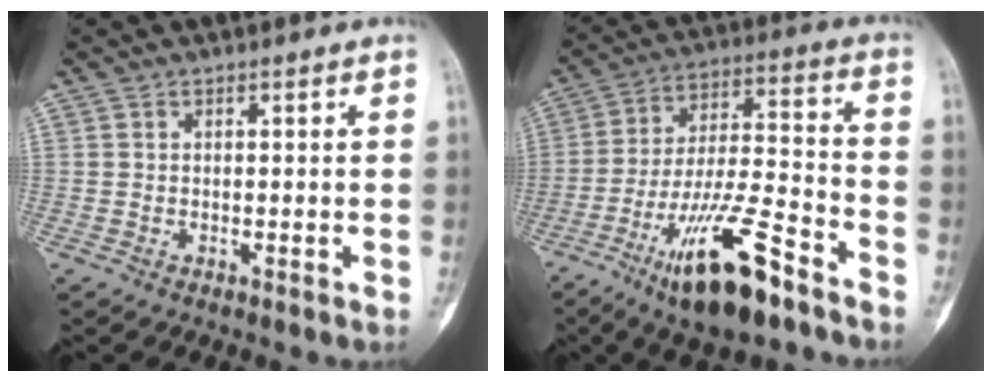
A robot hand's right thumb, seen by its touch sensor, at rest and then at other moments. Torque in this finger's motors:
{"motor_torque": [0.80, 0.75, 1.84, -0.93, 0.62]}